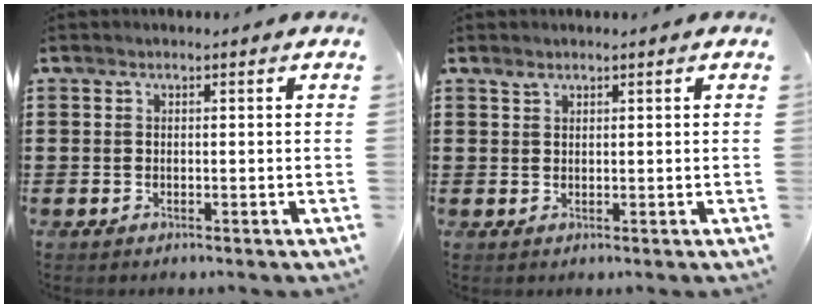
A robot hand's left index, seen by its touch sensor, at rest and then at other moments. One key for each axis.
{"total": 0.9, "fx": 0.7, "fy": 0.4, "fz": 0.3, "tx": -0.008, "ty": 0.002, "tz": 0.014}